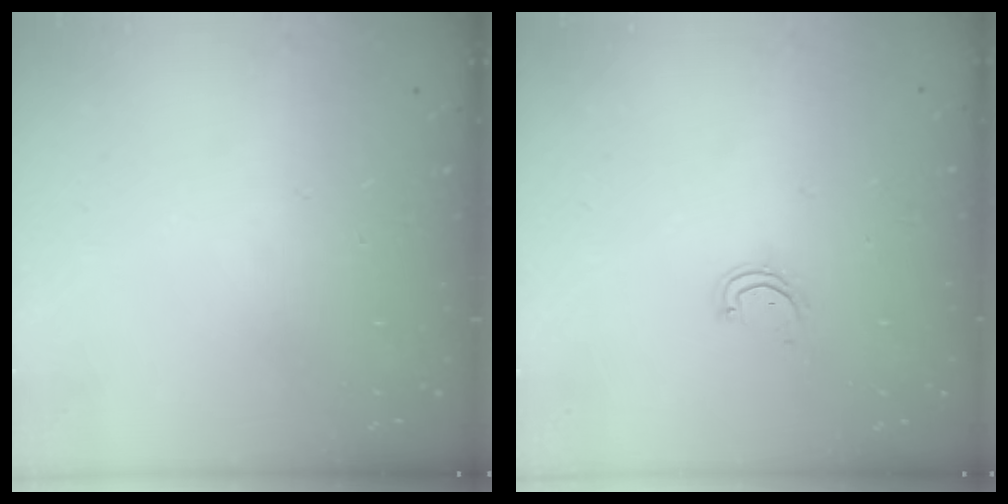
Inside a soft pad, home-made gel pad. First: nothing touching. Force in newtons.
{"total": 2.8, "press": 2.8, "slide": 0.3}